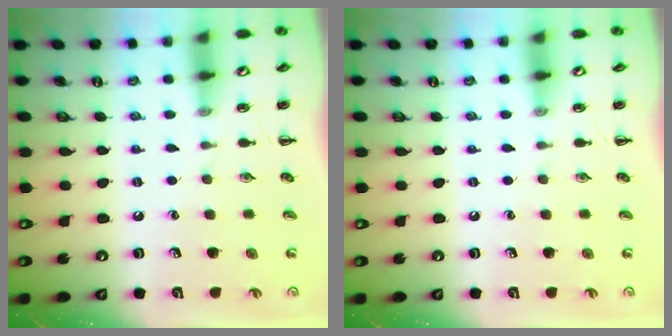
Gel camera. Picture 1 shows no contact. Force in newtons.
{"total": 0.0}